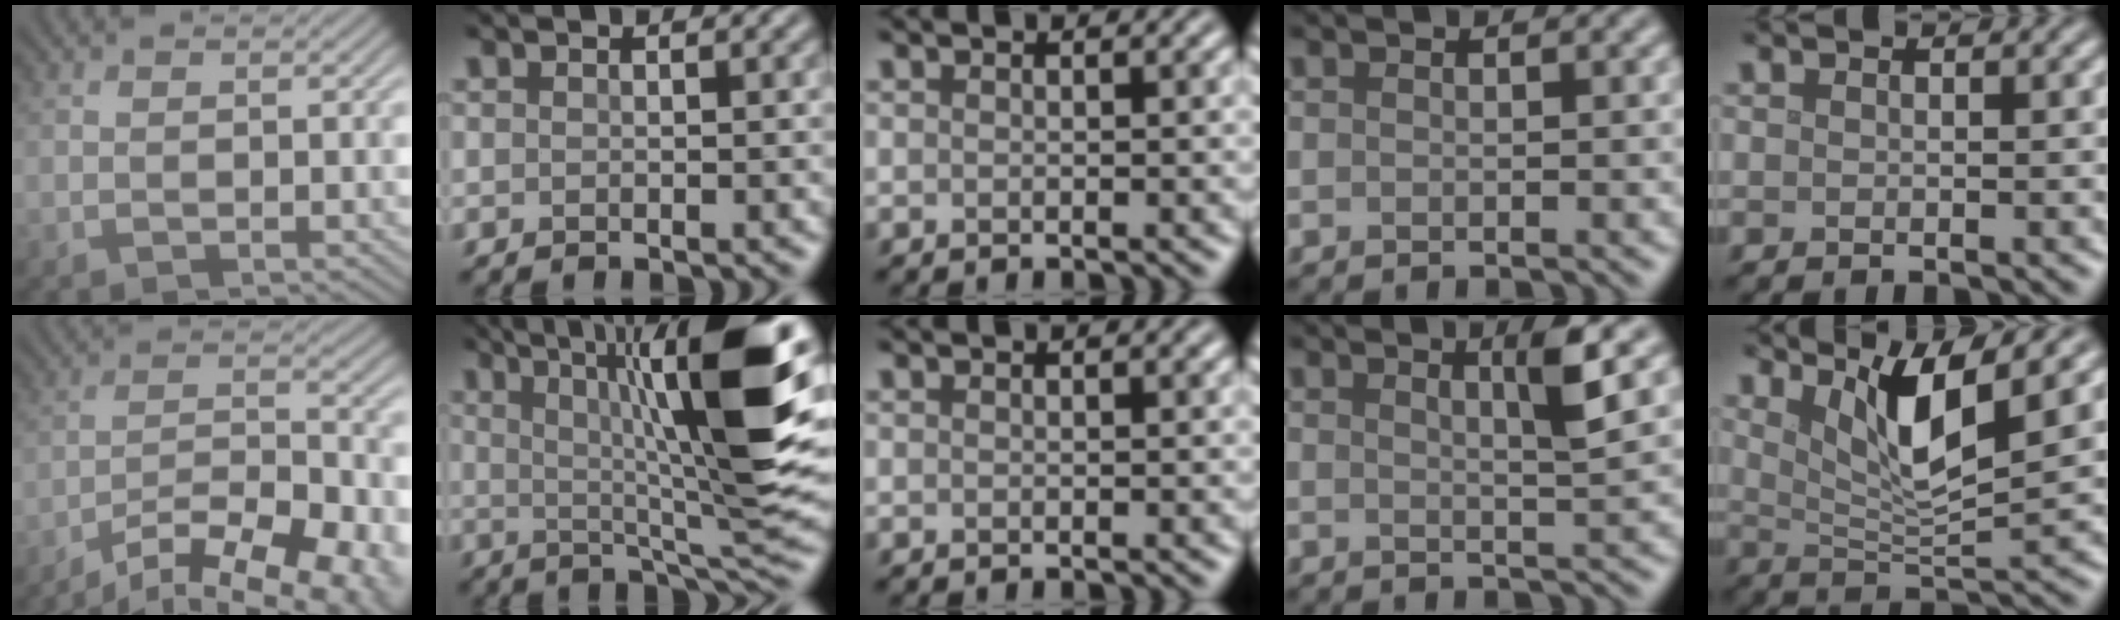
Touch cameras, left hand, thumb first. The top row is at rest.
{"thumb": {"total": 16.3, "force": [-12.3, 5.3, 9.3], "torque": [-0.157, -0.033, -0.174]}, "index": {"total": 12.7, "force": [2.9, 2.0, 12.2], "torque": [-0.178, 0.012, 0.045]}, "ring": {"total": 3.0, "force": [1.3, 0.4, 2.7], "torque": [-0.035, 0.003, 0.019]}, "little": {"total": 6.1, "force": [3.3, 1.1, 5.0], "torque": [-0.087, -0.007, 0.060]}}